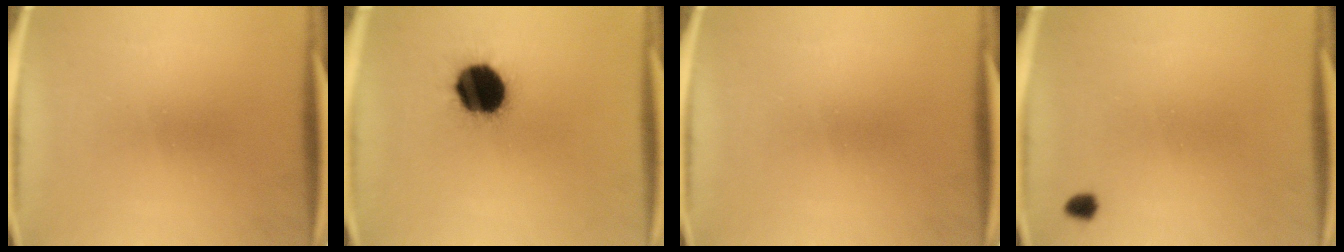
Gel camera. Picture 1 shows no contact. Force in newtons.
{"total": 16.7}
{"total": 0.0}
{"total": 1.4}